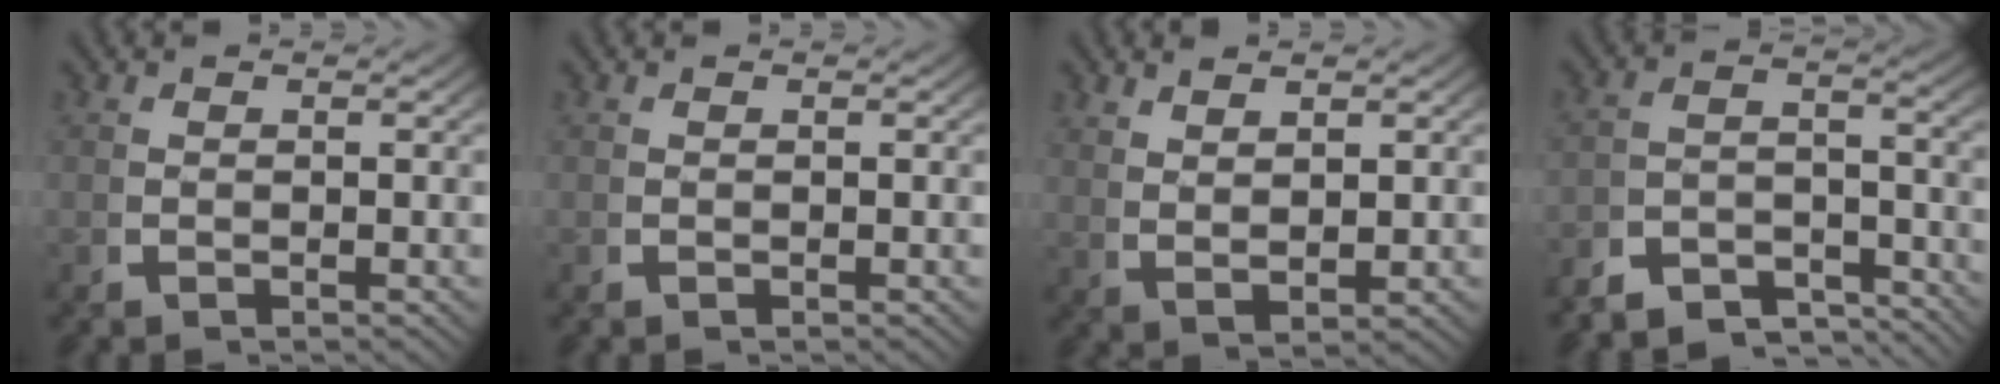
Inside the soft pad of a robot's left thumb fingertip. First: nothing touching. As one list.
[{"total": 0.0}, {"total": 2.5, "force": [1.9, 0.4, 1.5], "torque": [-0.024, -0.001, 0.048]}, {"total": 6.3, "force": [-5.3, 2.6, 2.3], "torque": [-0.027, -0.026, -0.089]}]